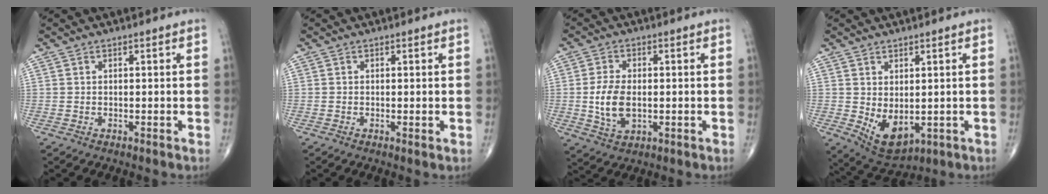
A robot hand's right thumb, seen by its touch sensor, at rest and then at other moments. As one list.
[{"total": 0.6, "force": [0.0, 0.2, 0.6], "torque": [-0.014, -0.004, -0.003]}, {"total": 7.8, "force": [-0.5, 4.5, 6.3], "torque": [-0.123, -0.005, -0.005]}, {"total": 7.8, "force": [-0.6, 4.5, 6.3], "torque": [-0.090, -0.010, 0.014]}]